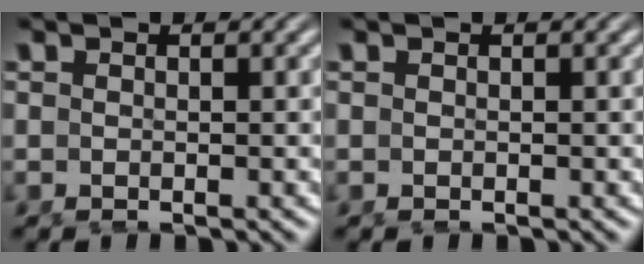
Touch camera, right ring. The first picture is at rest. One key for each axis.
{"total": 0.0}